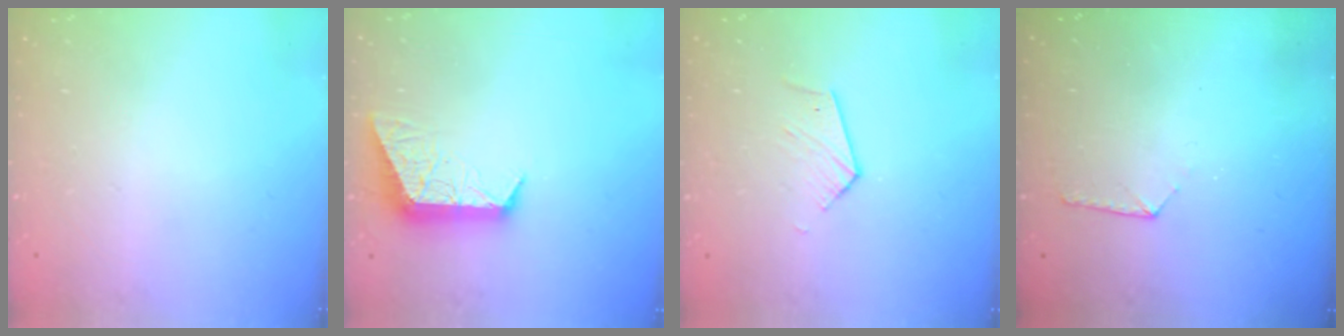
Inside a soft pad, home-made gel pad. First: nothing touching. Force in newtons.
{"total": 10.0, "press": 10.0, "slide": 0.3}
{"total": 3.9, "press": 3.8, "slide": 0.4}
{"total": 6.0, "press": 6.0, "slide": 0.5}